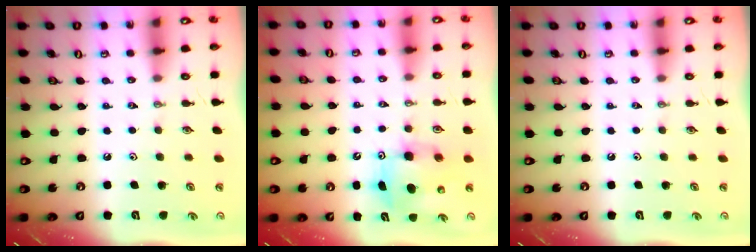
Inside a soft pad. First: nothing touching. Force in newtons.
{"total": 7.0, "press": 6.8, "slide": 1.6}
{"total": 0.0}